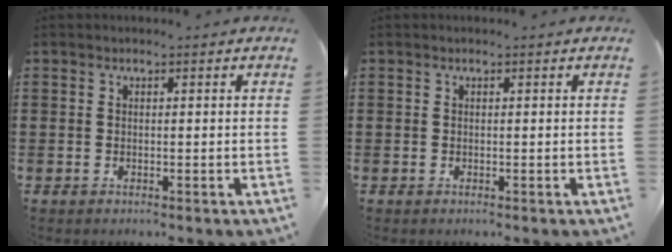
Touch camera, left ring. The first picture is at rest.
{"total": 0.0}